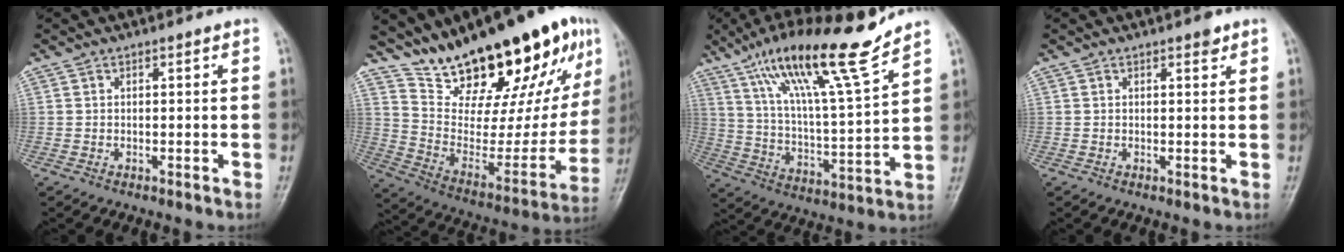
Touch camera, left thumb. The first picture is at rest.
{"total": 29.1, "force": [19.5, 10.8, 18.7], "torque": [-0.245, -0.080, 0.311]}
{"total": 19.0, "force": [13.4, 1.9, 13.3], "torque": [-0.213, -0.064, 0.234]}
{"total": 1.4, "force": [1.0, 0.6, 0.9], "torque": [-0.006, -0.004, 0.011]}